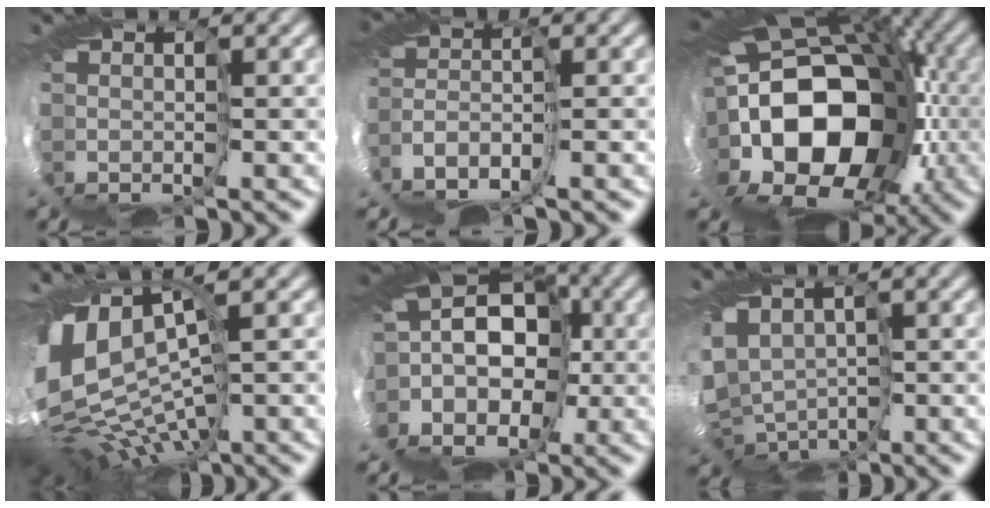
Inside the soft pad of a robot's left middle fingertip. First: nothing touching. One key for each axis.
{"total": 4.6, "fx": -4.3, "fy": -0.8, "fz": 1.3, "tx": -0.072, "ty": 0.002, "tz": -0.083}
{"total": 15.5, "fx": -3.9, "fy": 10.2, "fz": 11.0, "tx": -0.200, "ty": 0.017, "tz": -0.095}
{"total": 9.2, "fx": -0.9, "fy": 3.8, "fz": 8.3, "tx": -0.183, "ty": -0.005, "tz": 0.024}
{"total": 8.3, "fx": -2.6, "fy": 6.5, "fz": 4.4, "tx": -0.108, "ty": 0.021, "tz": -0.061}
{"total": 5.1, "fx": -2.1, "fy": 3.8, "fz": 2.8, "tx": -0.110, "ty": -0.014, "tz": -0.003}